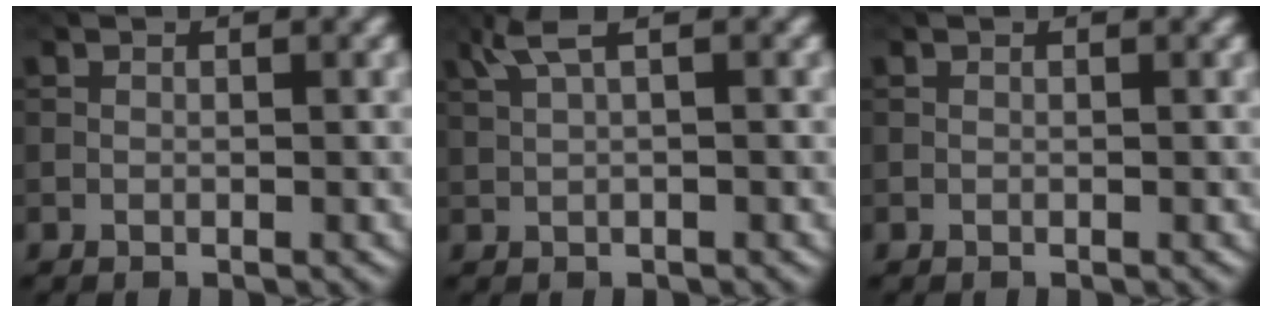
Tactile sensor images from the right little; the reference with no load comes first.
{"total": 2.4, "force": [1.2, 0.5, 2.1], "torque": [-0.045, 0.008, 0.026]}
{"total": 0.0}